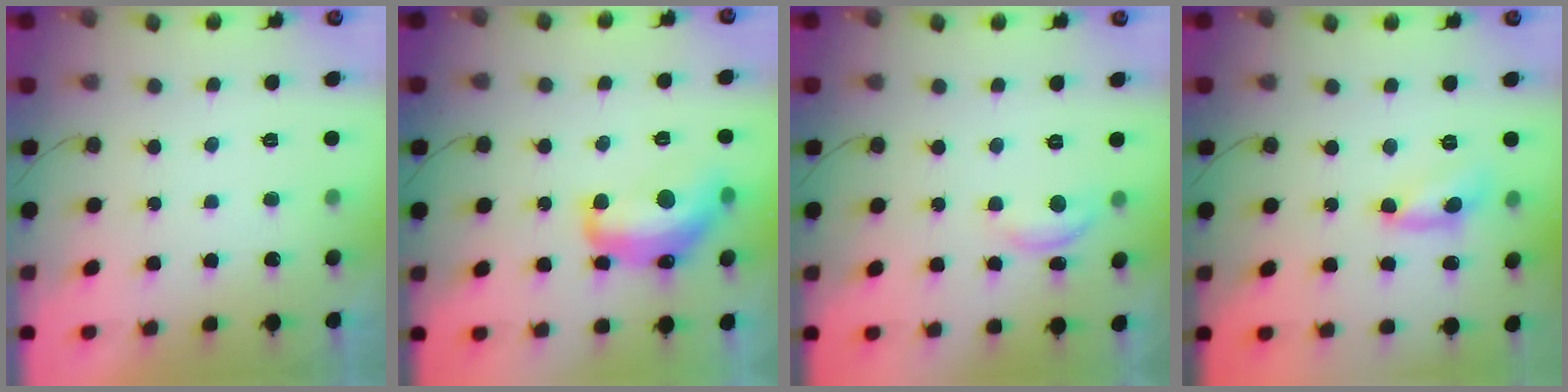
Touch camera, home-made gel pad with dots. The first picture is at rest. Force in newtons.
{"total": 15.3, "press": 15.3, "slide": 1.0}
{"total": 5.7, "press": 5.6, "slide": 0.5}
{"total": 6.0, "press": 6.0, "slide": 0.4}